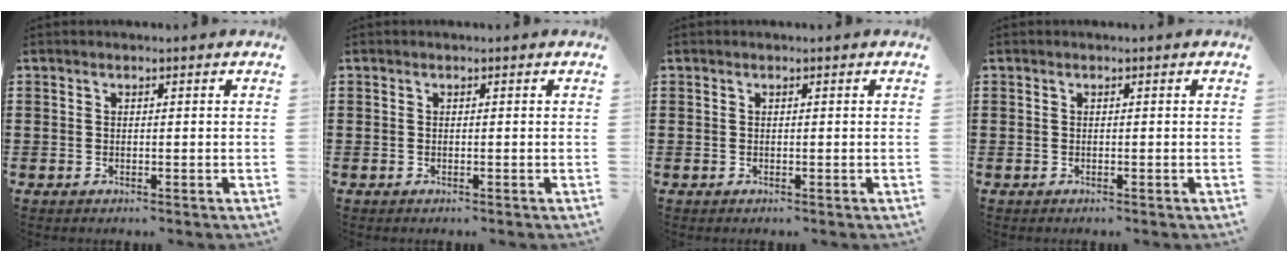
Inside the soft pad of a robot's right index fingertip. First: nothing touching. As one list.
[{"total": 0.0}, {"total": 0.0}, {"total": 0.0}]